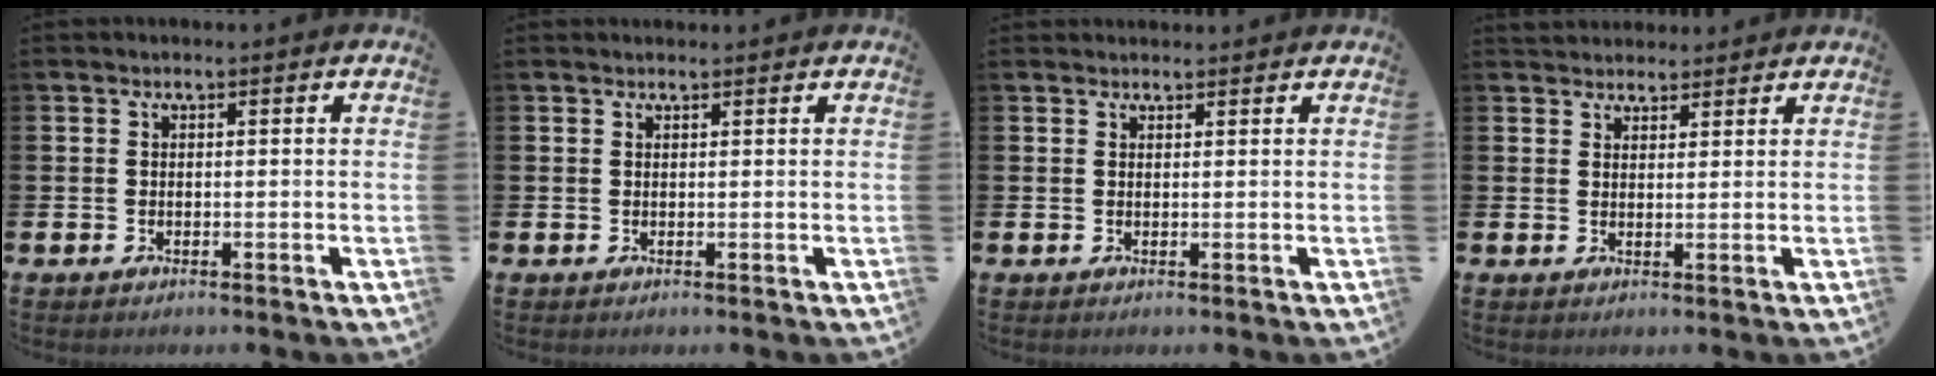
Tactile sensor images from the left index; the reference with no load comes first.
{"total": 0.6, "force": [0.6, 0.1, 0.0], "torque": [0.009, -0.003, 0.009]}
{"total": 0.9, "force": [0.9, 0.1, 0.1], "torque": [0.007, -0.003, 0.014]}
{"total": 2.9, "force": [2.7, 0.9, -0.2], "torque": [0.007, -0.010, 0.049]}